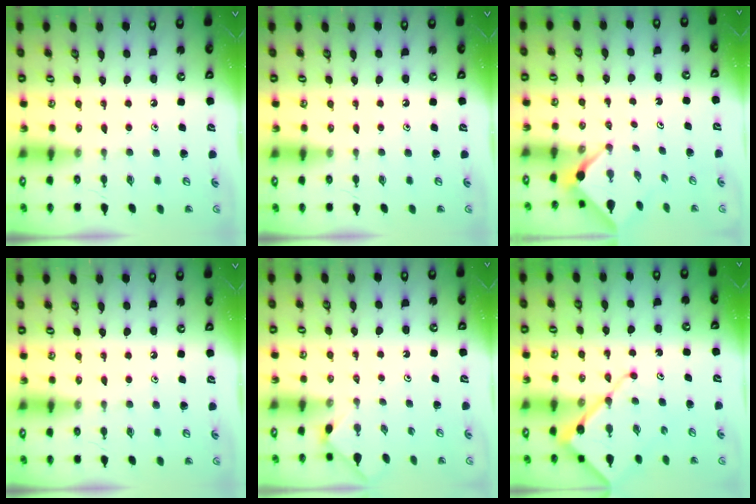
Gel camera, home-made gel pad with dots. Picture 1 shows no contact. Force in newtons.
{"total": 0.0}
{"total": 2.5, "press": 2.5, "slide": 0.2}
{"total": 0.0}
{"total": 0.0}
{"total": 11.8, "press": 11.7, "slide": 1.2}